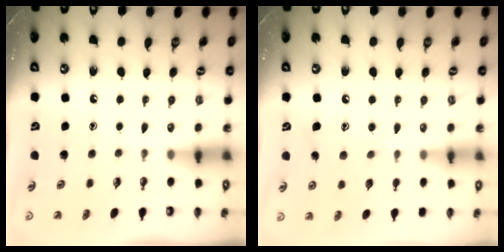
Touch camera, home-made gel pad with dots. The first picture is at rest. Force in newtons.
{"total": 10.2, "press": 10.2, "slide": 0.7}